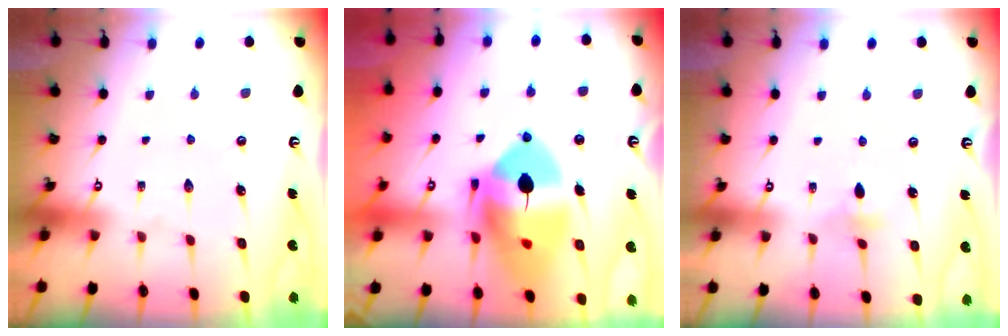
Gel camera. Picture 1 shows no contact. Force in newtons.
{"total": 19.9, "press": 19.7, "slide": 2.5}
{"total": 2.8, "press": 2.7, "slide": 0.9}